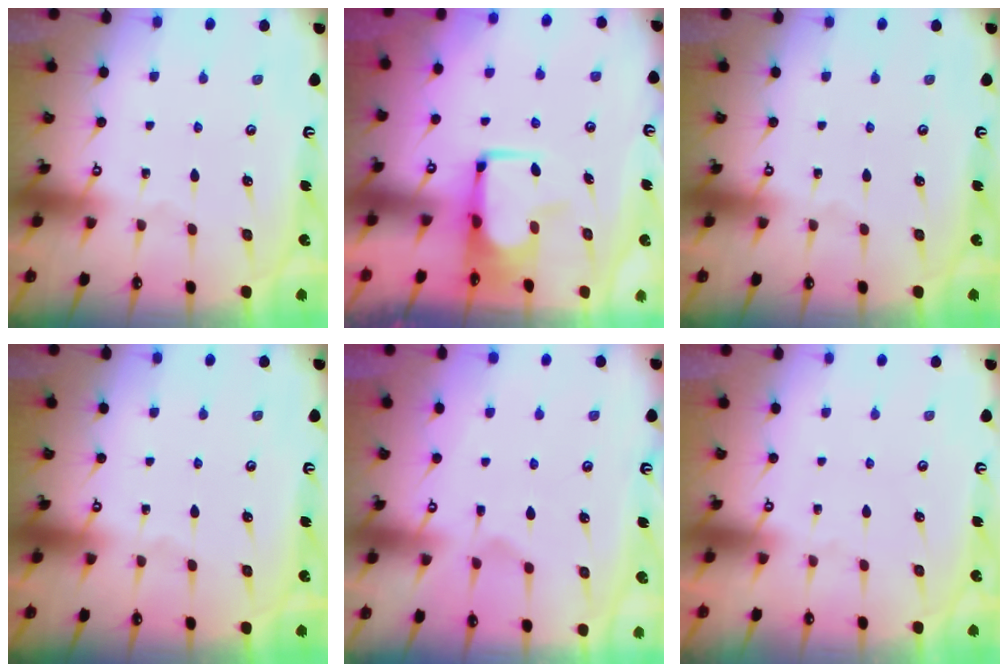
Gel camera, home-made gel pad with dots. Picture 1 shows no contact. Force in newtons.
{"total": 2.7, "press": 2.7, "slide": 0.5}
{"total": 0.0}
{"total": 0.0}
{"total": 3.6, "press": 3.4, "slide": 1.1}
{"total": 1.6, "press": 1.4, "slide": 0.7}